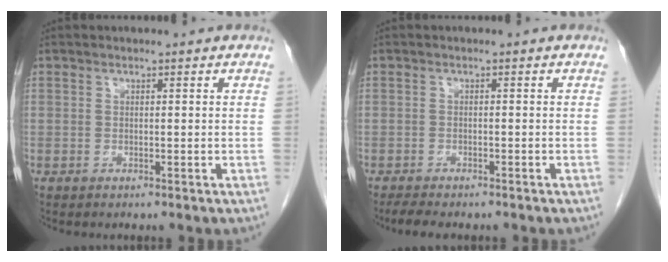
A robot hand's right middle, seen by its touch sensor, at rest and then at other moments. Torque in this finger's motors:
{"motor_torque": [0.48, -0.33, 0.01, 0.00]}